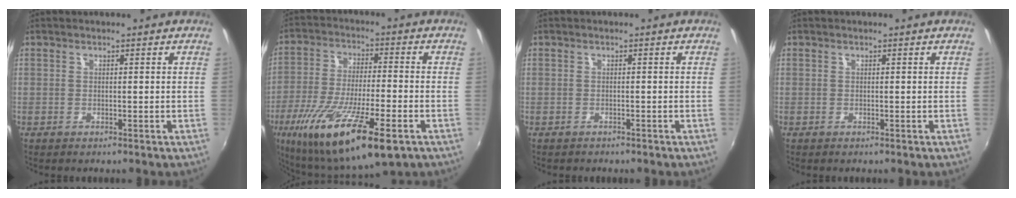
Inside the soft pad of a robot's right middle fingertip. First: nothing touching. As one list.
[{"total": 21.8, "force": [-10.9, 5.6, 18.0], "torque": [-0.352, -0.067, -0.188]}, {"total": 0.9, "force": [-0.8, 0.4, 0.0], "torque": [-0.006, -0.001, -0.011]}, {"total": 0.0}]